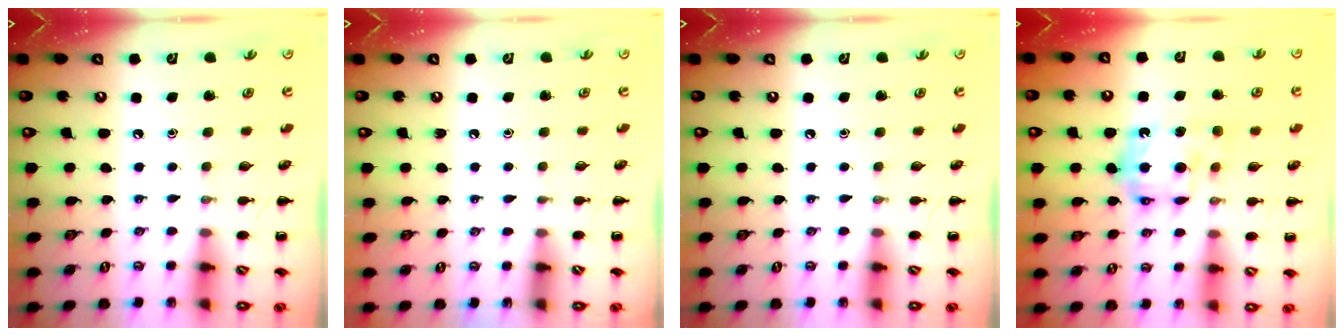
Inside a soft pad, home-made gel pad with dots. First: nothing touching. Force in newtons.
{"total": 0.6, "press": 0.6, "slide": 0.2}
{"total": 0.0}
{"total": 9.6, "press": 9.6, "slide": 0.8}